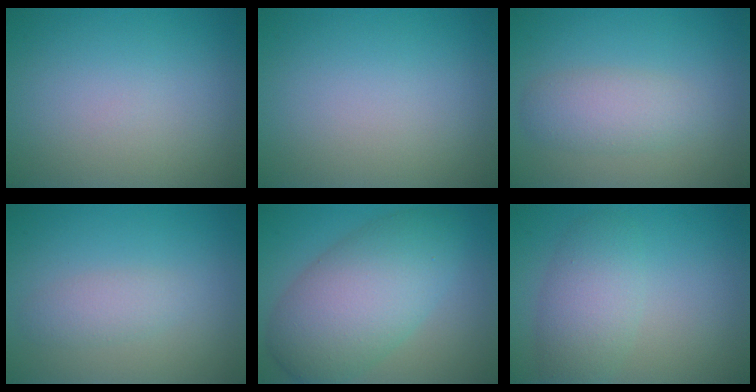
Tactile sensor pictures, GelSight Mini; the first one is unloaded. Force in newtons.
{"total": 0.0}
{"total": 2.9, "press": 2.9, "slide": 0.0}
{"total": 1.7, "press": 1.7, "slide": 0.1}
{"total": 8.6, "press": 8.6, "slide": 0.1}
{"total": 4.0, "press": 4.0, "slide": 0.1}